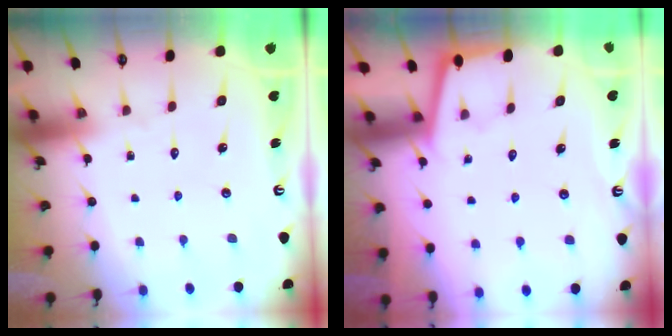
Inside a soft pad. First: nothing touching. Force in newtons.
{"total": 1.9, "press": 1.8, "slide": 0.3}